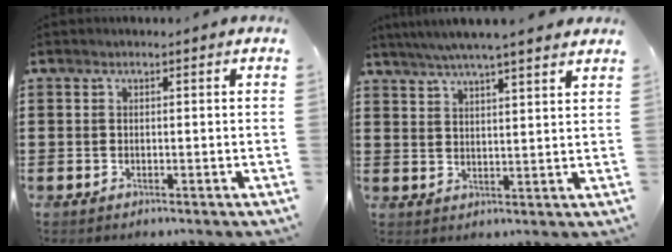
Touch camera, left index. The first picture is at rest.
{"total": 4.9, "force": [4.4, -0.3, 2.3], "torque": [-0.056, -0.013, 0.076]}